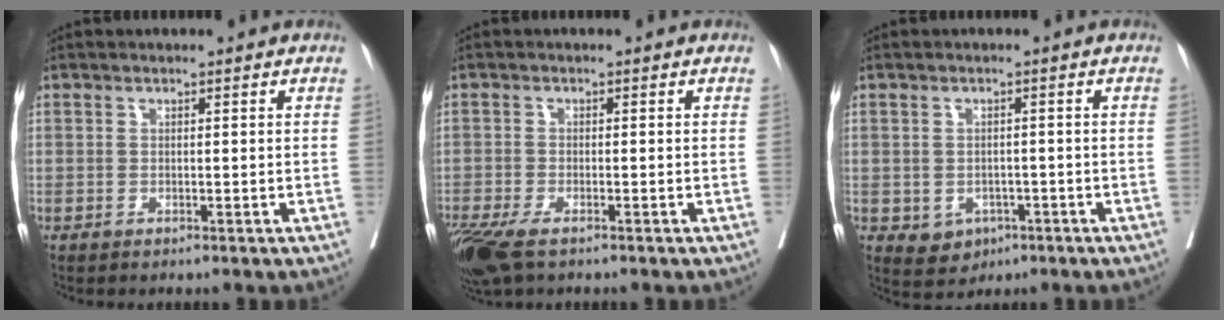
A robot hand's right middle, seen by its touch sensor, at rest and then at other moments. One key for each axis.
{"total": 7.3, "fx": -5.0, "fy": 2.4, "fz": 4.8, "tx": -0.096, "ty": -0.019, "tz": -0.088}
{"total": 3.9, "fx": -1.5, "fy": 3.3, "fz": 1.6, "tx": -0.020, "ty": 0.002, "tz": -0.011}